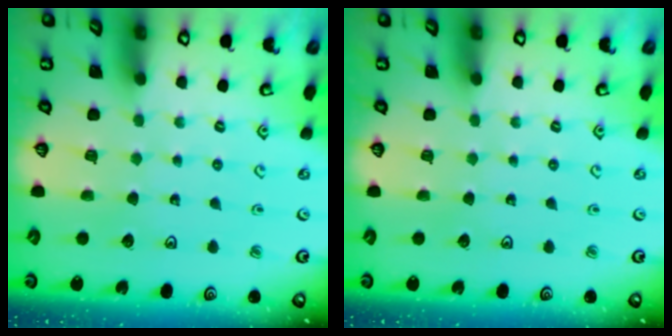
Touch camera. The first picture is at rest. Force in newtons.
{"total": 0.0}